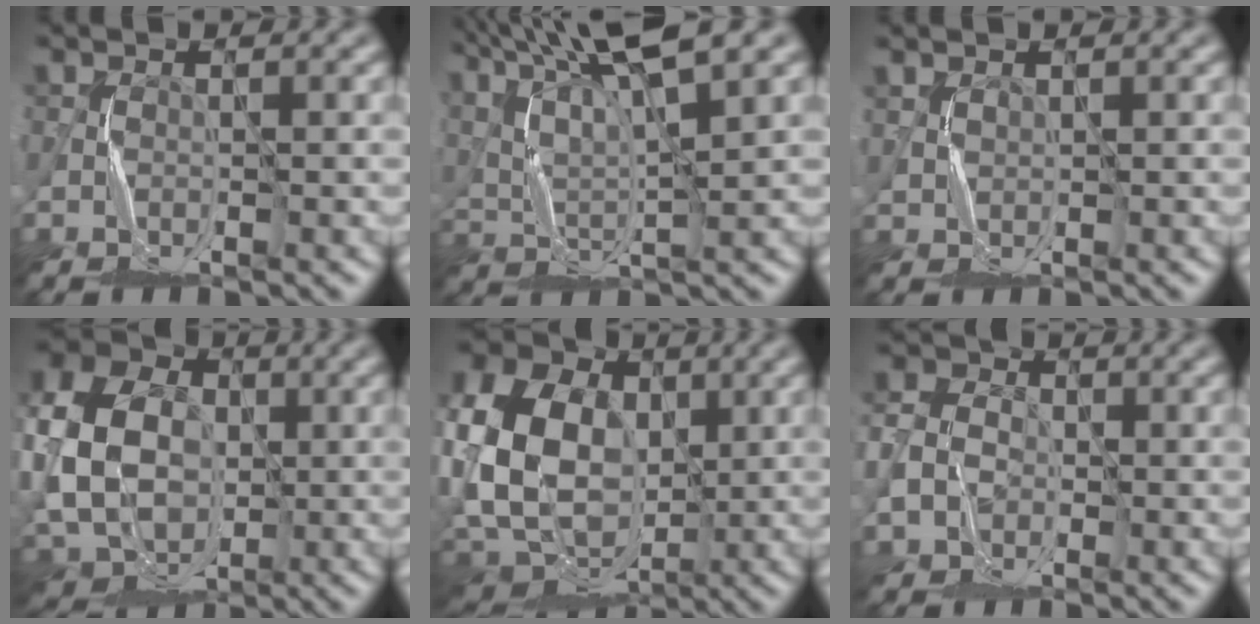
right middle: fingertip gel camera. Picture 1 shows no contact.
{"total": 12.0, "force": [7.6, 2.9, 8.8], "torque": [-0.187, 0.016, 0.124]}
{"total": 1.1, "force": [0.8, 0.5, 0.4], "torque": [-0.013, 0.001, 0.024]}
{"total": 15.2, "force": [0.0, 12.0, 9.4], "torque": [-0.220, 0.011, -0.021]}
{"total": 14.2, "force": [0.9, 10.6, 9.4], "torque": [-0.222, 0.009, 0.018]}
{"total": 4.5, "force": [-0.9, 3.7, 2.3], "torque": [-0.043, 0.003, -0.022]}